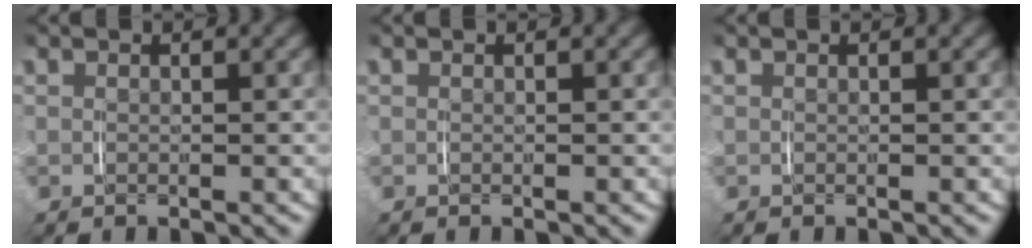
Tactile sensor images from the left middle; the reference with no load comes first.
{"total": 0.0}
{"total": 0.0}